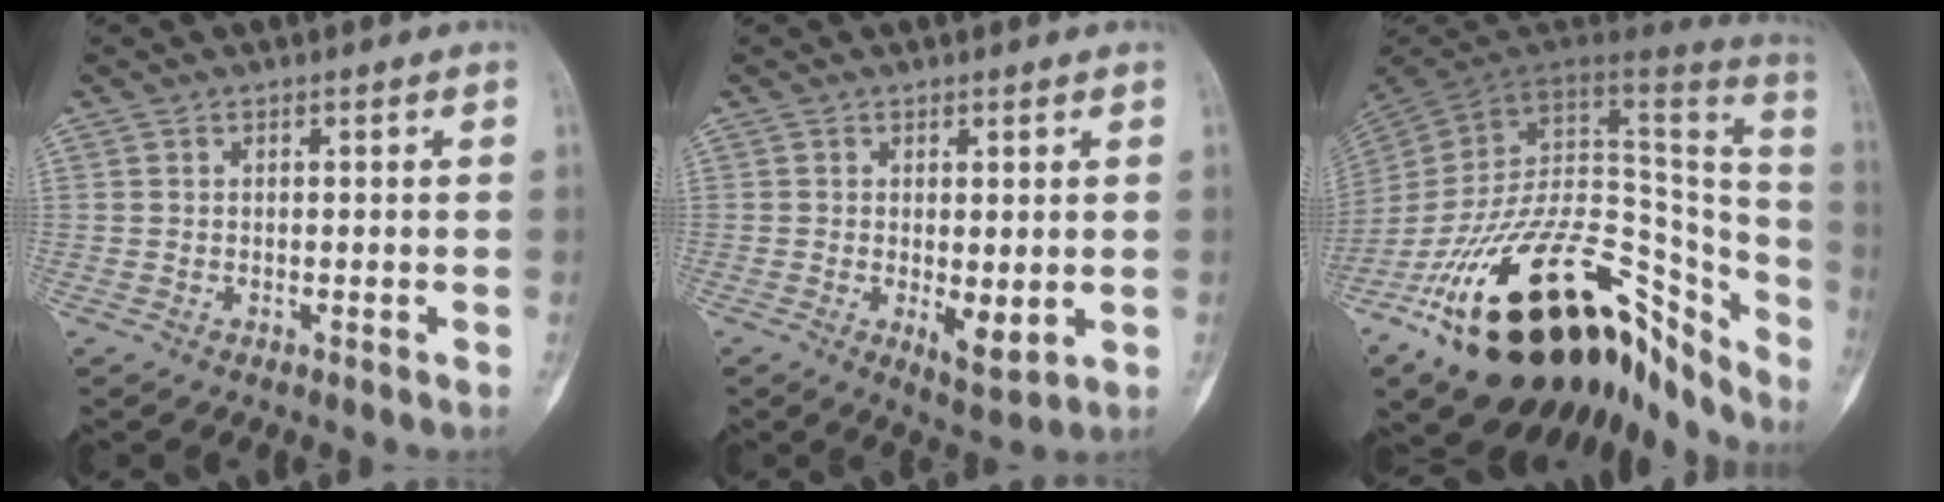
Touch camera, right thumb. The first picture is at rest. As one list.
[{"total": 4.9, "force": [-0.5, 2.0, 4.4], "torque": [-0.063, -0.016, -0.001]}, {"total": 38.1, "force": [-20.6, 19.6, 25.3], "torque": [-0.332, 0.070, -0.309]}]